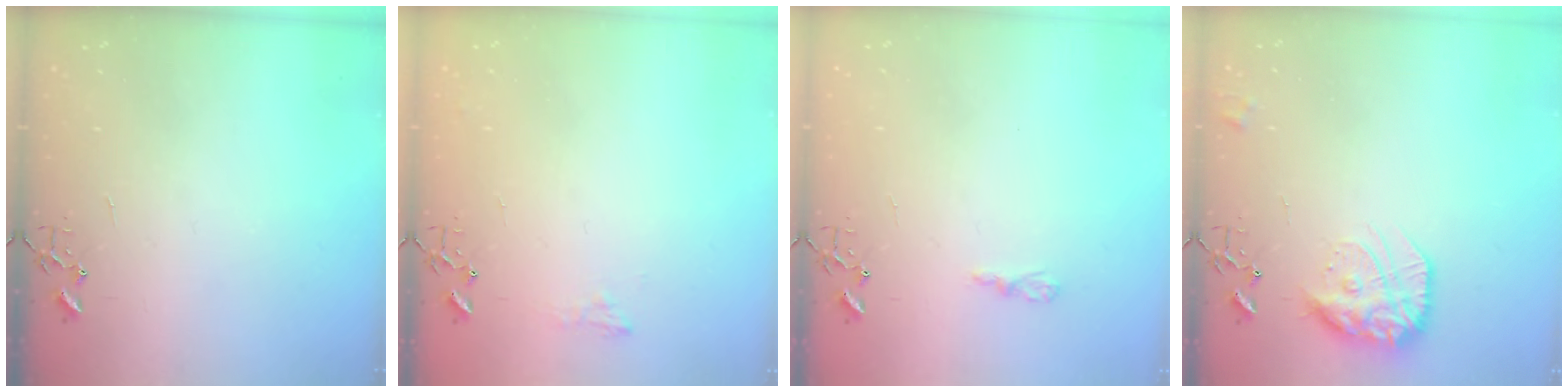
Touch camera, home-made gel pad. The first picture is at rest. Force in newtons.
{"total": 6.4, "press": 6.4, "slide": 0.6}
{"total": 4.8, "press": 4.7, "slide": 0.6}
{"total": 16.5, "press": 16.4, "slide": 1.3}